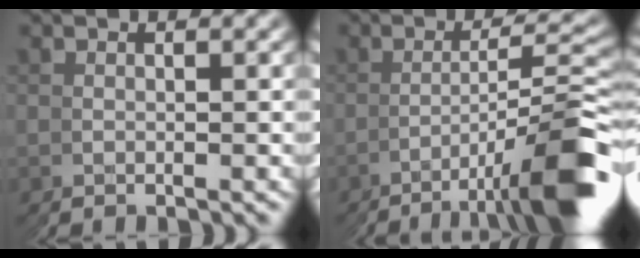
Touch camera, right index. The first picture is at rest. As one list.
[{"total": 7.5, "force": [-4.4, -0.9, 6.0], "torque": [-0.069, 0.019, -0.070]}]